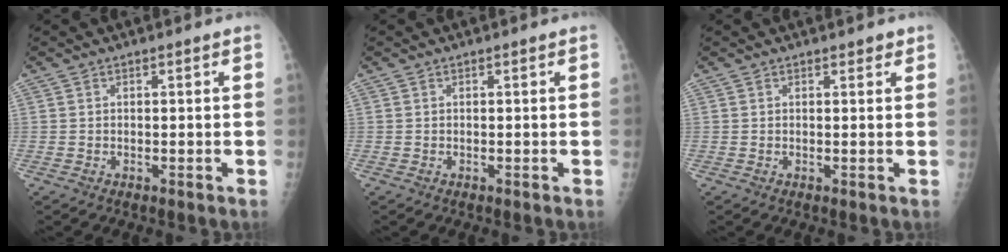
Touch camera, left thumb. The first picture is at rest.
{"total": 0.0}
{"total": 1.1, "force": [0.8, 0.6, 0.5], "torque": [0.002, -0.004, 0.007]}